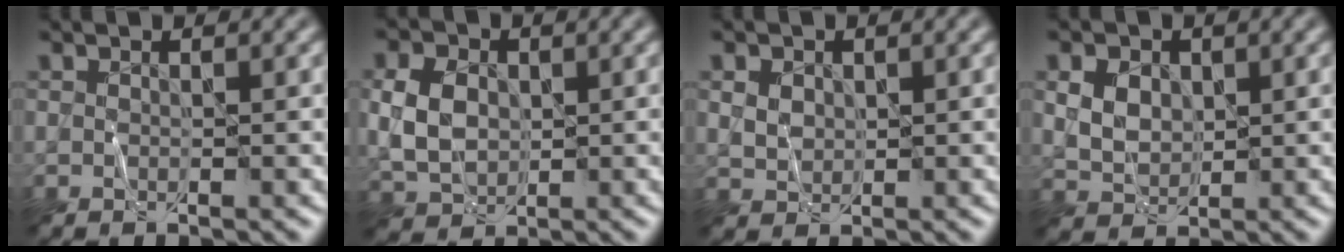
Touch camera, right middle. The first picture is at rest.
{"total": 4.9, "force": [0.4, 3.7, 3.1], "torque": [-0.072, 0.004, 0.005]}
{"total": 2.0, "force": [0.6, 1.6, 1.0], "torque": [-0.021, -0.002, 0.013]}
{"total": 3.9, "force": [1.2, 2.9, 2.2], "torque": [-0.054, 0.007, 0.025]}